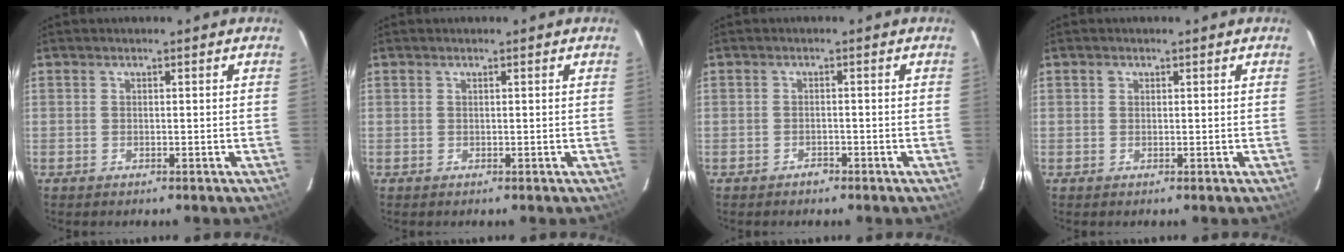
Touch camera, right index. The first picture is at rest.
{"total": 0.0}
{"total": 1.4, "force": [-1.2, 0.7, 0.2], "torque": [-0.003, 0.001, -0.018]}
{"total": 0.7, "force": [0.3, 0.6, 0.1], "torque": [-0.003, 0.004, 0.004]}